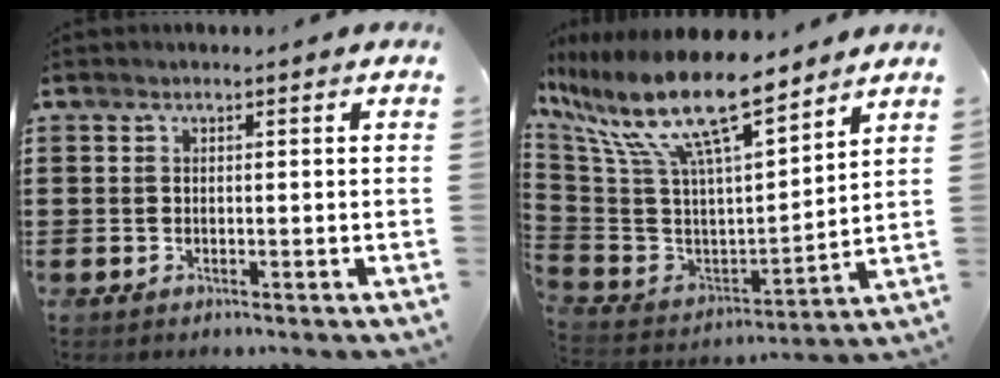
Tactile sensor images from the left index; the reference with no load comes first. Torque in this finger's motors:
{"motor_torque": [2.14, 0.00, 1.06, 0.21]}